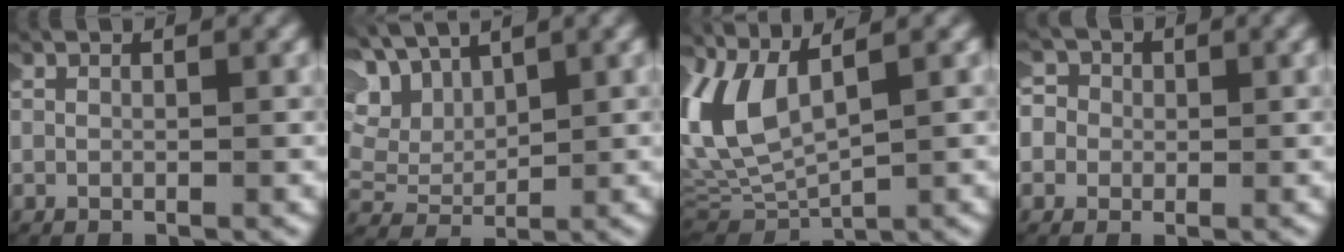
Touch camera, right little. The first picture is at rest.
{"total": 8.1, "force": [3.1, 6.0, 4.4], "torque": [-0.106, -0.003, 0.050]}
{"total": 6.7, "force": [1.3, 4.4, 4.9], "torque": [-0.145, -0.015, 0.039]}
{"total": 6.3, "force": [0.3, 5.9, 2.3], "torque": [-0.069, -0.001, -0.013]}